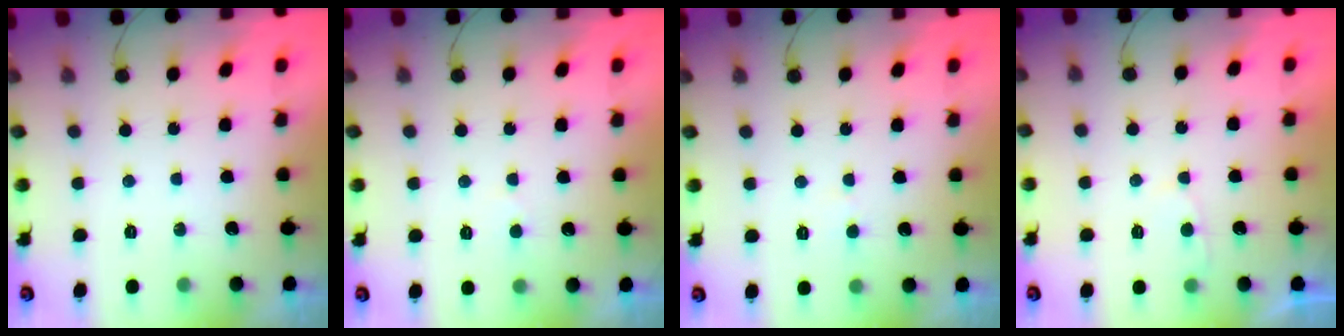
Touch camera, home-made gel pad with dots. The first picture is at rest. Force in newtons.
{"total": 3.1, "press": 3.1, "slide": 0.3}
{"total": 2.3, "press": 2.3, "slide": 0.2}
{"total": 2.4, "press": 2.4, "slide": 0.4}